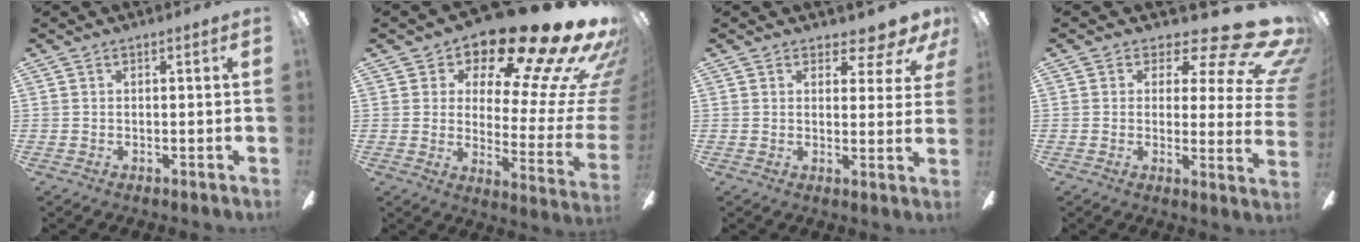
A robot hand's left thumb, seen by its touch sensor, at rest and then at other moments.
{"total": 23.5, "force": [17.1, 6.9, 14.6], "torque": [-0.206, -0.125, 0.280]}
{"total": 6.3, "force": [4.7, 2.5, 3.3], "torque": [-0.034, -0.032, 0.082]}
{"total": 15.2, "force": [9.4, 5.9, 10.5], "torque": [-0.135, -0.072, 0.158]}